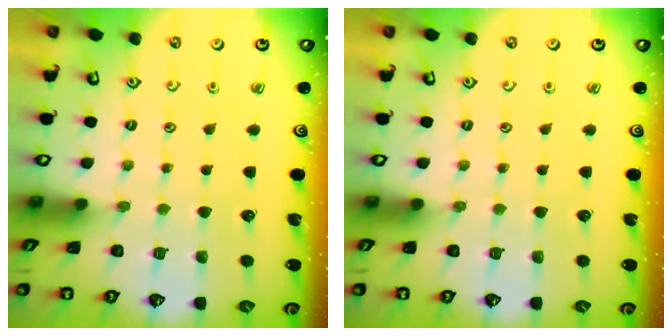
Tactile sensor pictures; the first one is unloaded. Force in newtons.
{"total": 0.0}